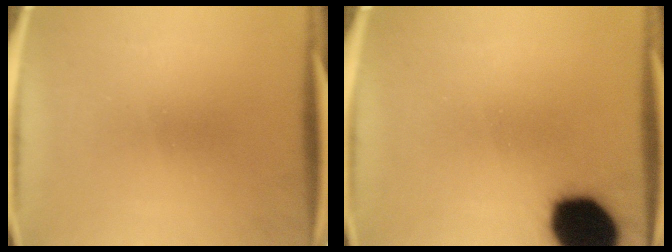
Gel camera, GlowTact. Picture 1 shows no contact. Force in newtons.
{"total": 18.7}